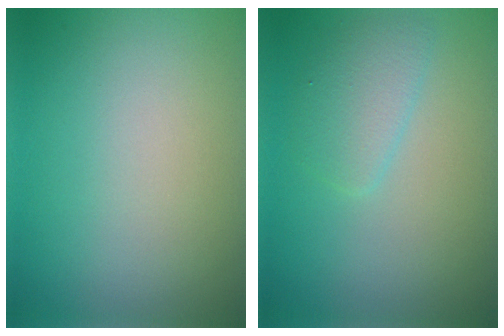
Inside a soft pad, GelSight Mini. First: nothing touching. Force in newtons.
{"total": 2.2, "press": 2.2, "slide": 0.1}